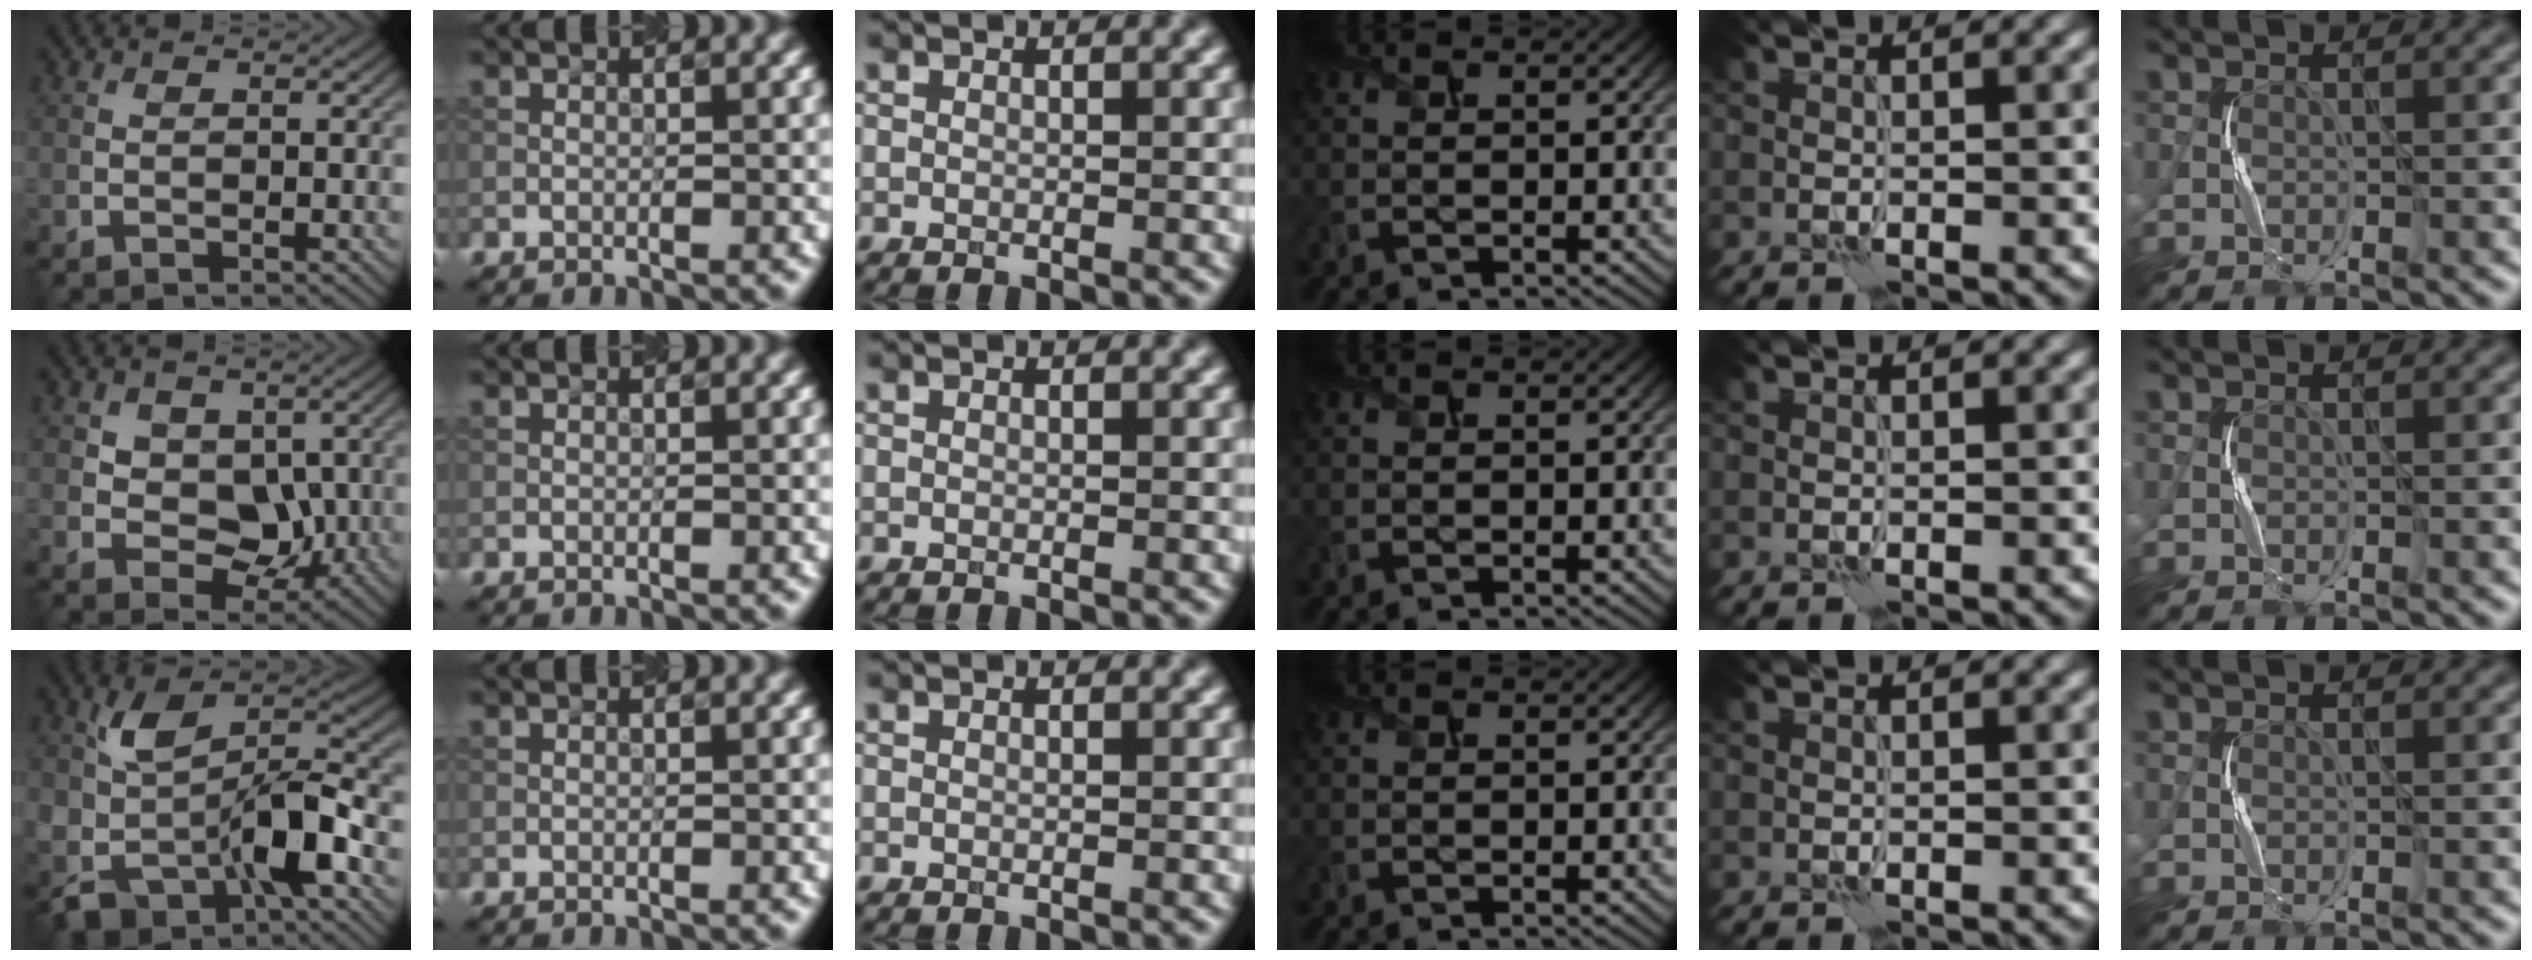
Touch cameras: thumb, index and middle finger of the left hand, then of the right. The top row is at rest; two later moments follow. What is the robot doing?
{"motion": "squeeze", "object": "stress ball aka squeeze ball"}